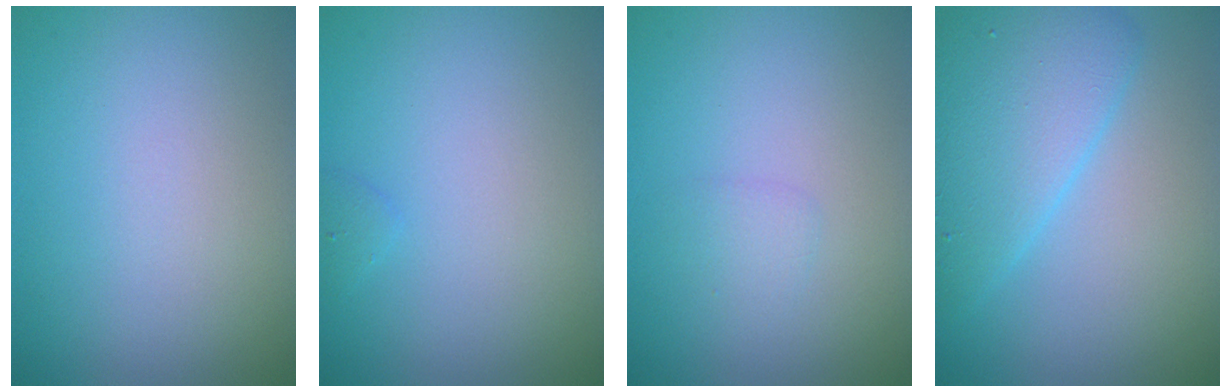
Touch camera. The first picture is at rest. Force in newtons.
{"total": 0.5, "press": 0.5, "slide": 0.1}
{"total": 0.9, "press": 0.9, "slide": 0.1}
{"total": 5.3, "press": 5.3, "slide": 0.2}